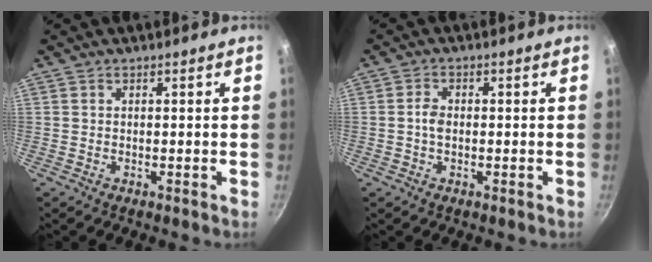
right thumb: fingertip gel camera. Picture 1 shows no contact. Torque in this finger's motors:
{"motor_torque": [-0.18, -0.01, 0.23, -0.05, 0.00]}